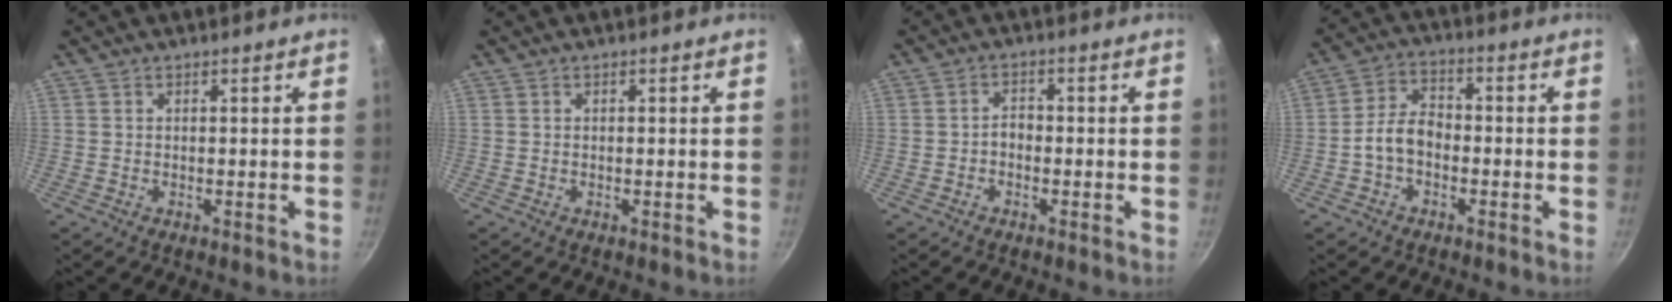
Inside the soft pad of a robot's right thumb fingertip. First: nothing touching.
{"total": 0.0}
{"total": 2.2, "force": [-0.8, 1.6, 1.3], "torque": [-0.010, 0.013, -0.020]}
{"total": 7.0, "force": [-1.8, 4.8, 4.8], "torque": [-0.080, 0.030, -0.045]}